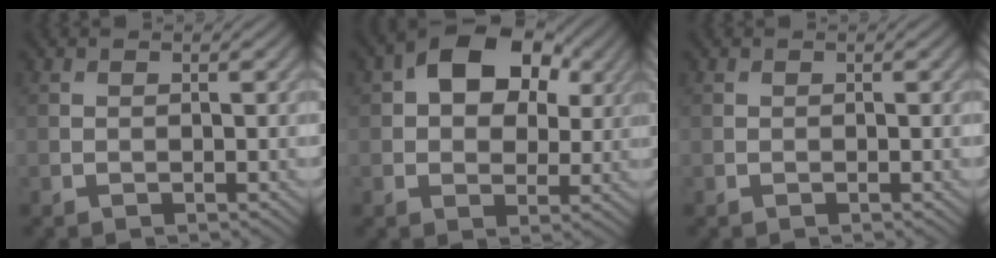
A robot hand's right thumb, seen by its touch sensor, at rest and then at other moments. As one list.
[{"total": 11.1, "force": [3.7, 7.3, 7.6], "torque": [-0.127, 0.015, 0.054]}, {"total": 0.0}]